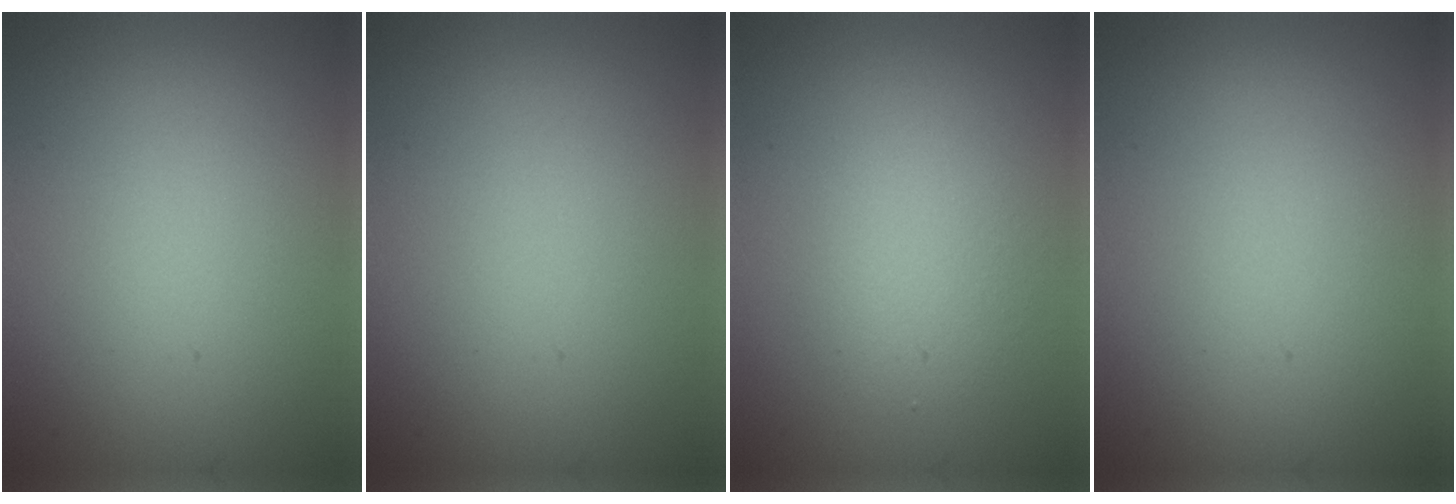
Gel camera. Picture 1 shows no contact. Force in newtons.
{"total": 0.0}
{"total": 2.4, "press": 2.4, "slide": 0.1}
{"total": 0.0}